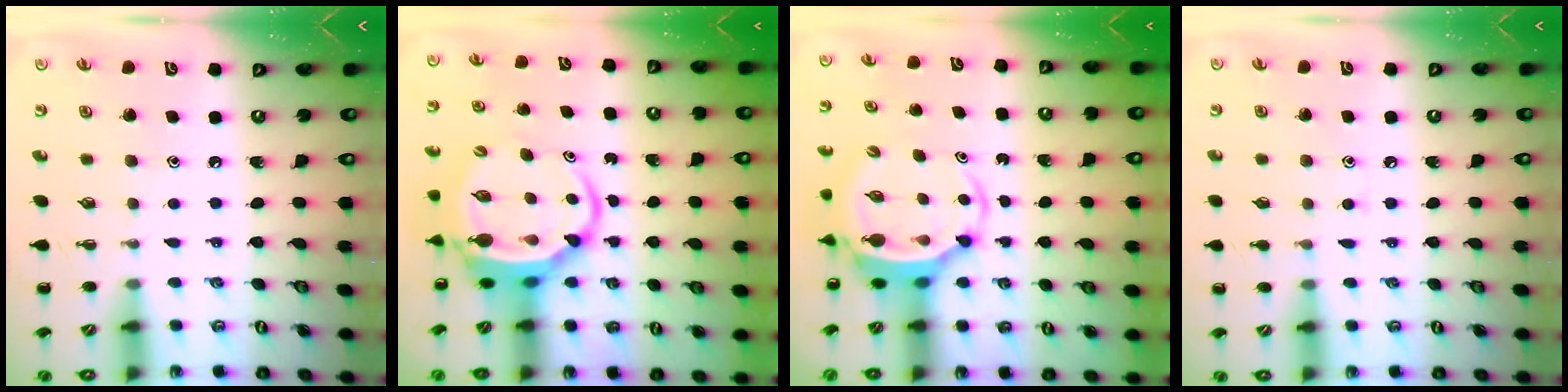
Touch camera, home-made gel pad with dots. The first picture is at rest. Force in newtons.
{"total": 5.9, "press": 5.8, "slide": 1.1}
{"total": 5.1, "press": 5.0, "slide": 1.0}
{"total": 5.3, "press": 4.9, "slide": 1.8}